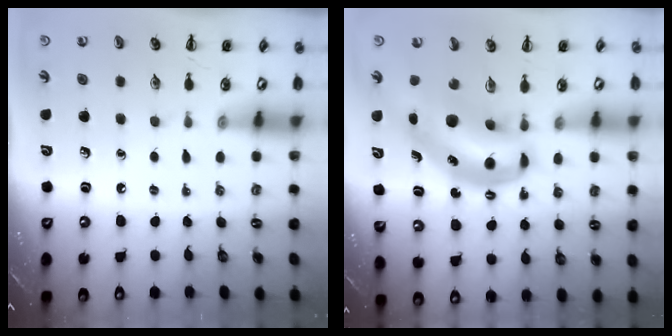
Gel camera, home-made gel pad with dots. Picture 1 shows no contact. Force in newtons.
{"total": 10.7, "press": 10.4, "slide": 2.3}